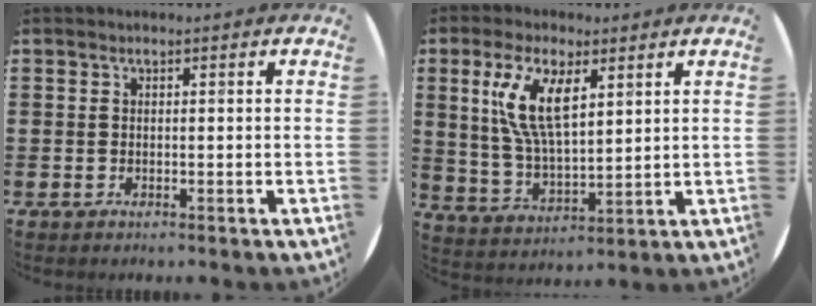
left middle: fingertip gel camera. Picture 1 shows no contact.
{"total": 8.6, "force": [4.3, 3.1, 6.7], "torque": [-0.144, 0.000, 0.077]}